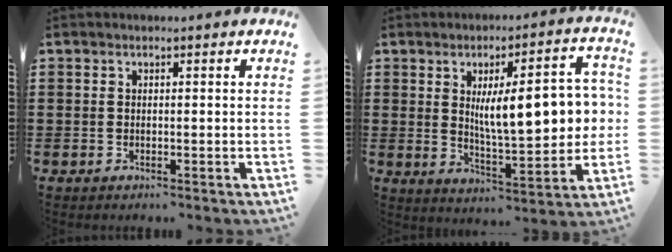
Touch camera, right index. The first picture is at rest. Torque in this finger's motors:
{"motor_torque": [1.54, -0.60, 0.63, 0.18]}